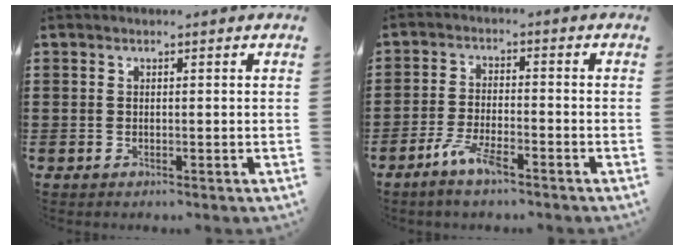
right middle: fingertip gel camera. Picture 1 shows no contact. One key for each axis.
{"total": 4.9, "fx": -3.3, "fy": 1.1, "fz": 3.4, "tx": -0.073, "ty": 0.001, "tz": -0.064}